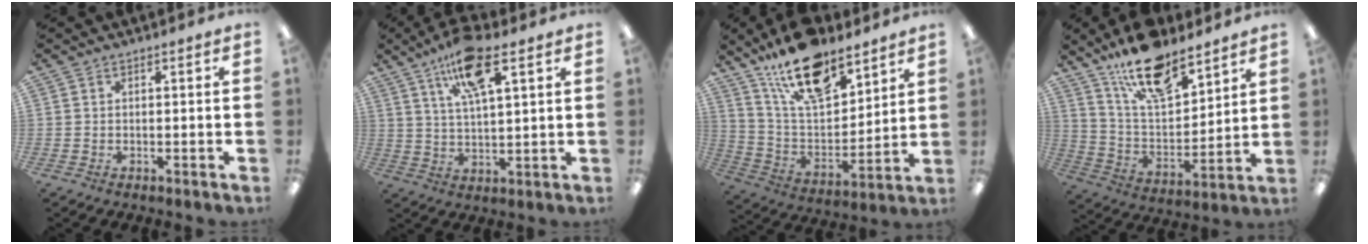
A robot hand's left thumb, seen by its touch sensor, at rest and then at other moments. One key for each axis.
{"total": 13.0, "fx": 8.1, "fy": 3.9, "fz": 9.4, "tx": -0.167, "ty": -0.018, "tz": 0.137}
{"total": 19.6, "fx": 13.8, "fy": 8.5, "fz": 10.9, "tx": -0.192, "ty": -0.074, "tz": 0.242}
{"total": 18.3, "fx": 13.5, "fy": 7.2, "fz": 9.9, "tx": -0.173, "ty": -0.077, "tz": 0.234}